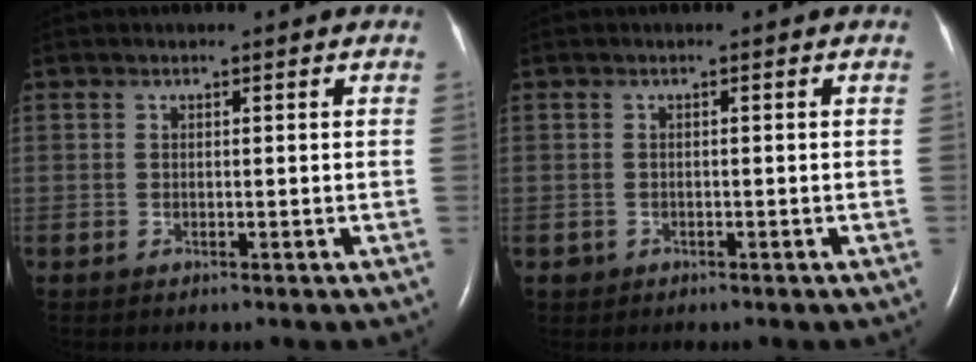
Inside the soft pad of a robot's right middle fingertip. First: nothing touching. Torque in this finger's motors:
{"motor_torque": [-0.08, 0.10, -0.06, 0.00]}